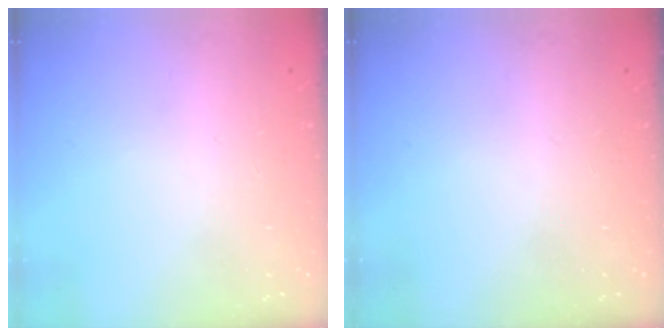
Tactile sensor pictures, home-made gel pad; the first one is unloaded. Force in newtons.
{"total": 0.0}